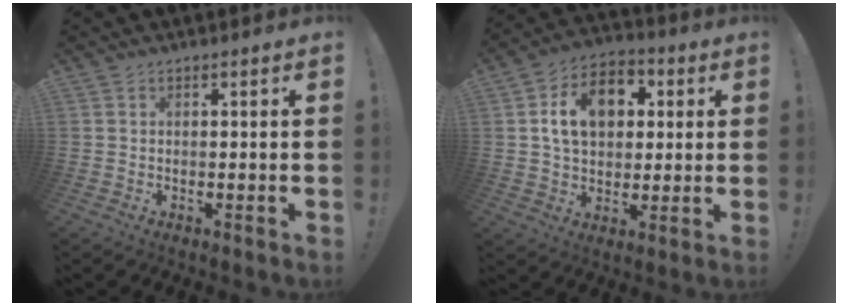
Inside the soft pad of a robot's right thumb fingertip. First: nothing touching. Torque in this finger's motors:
{"motor_torque": [1.36, 1.40, 0.51, 0.38, 0.07]}